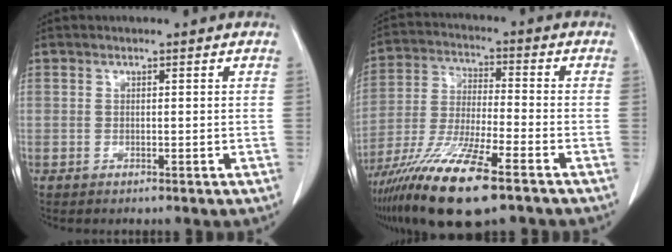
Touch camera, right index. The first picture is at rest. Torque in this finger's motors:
{"motor_torque": [1.06, -1.08, 1.05, 0.21]}